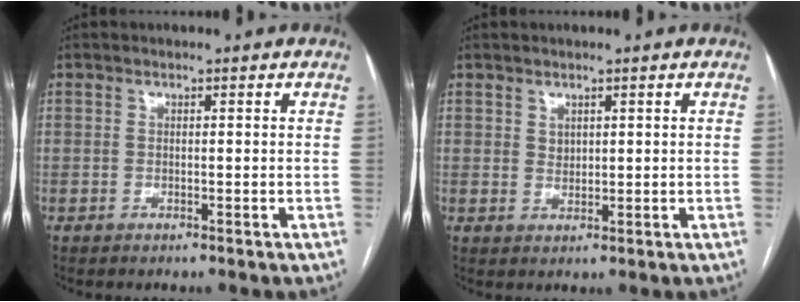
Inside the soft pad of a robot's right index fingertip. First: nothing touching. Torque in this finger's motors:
{"motor_torque": [-0.01, 0.01, 0.01, 0.00]}